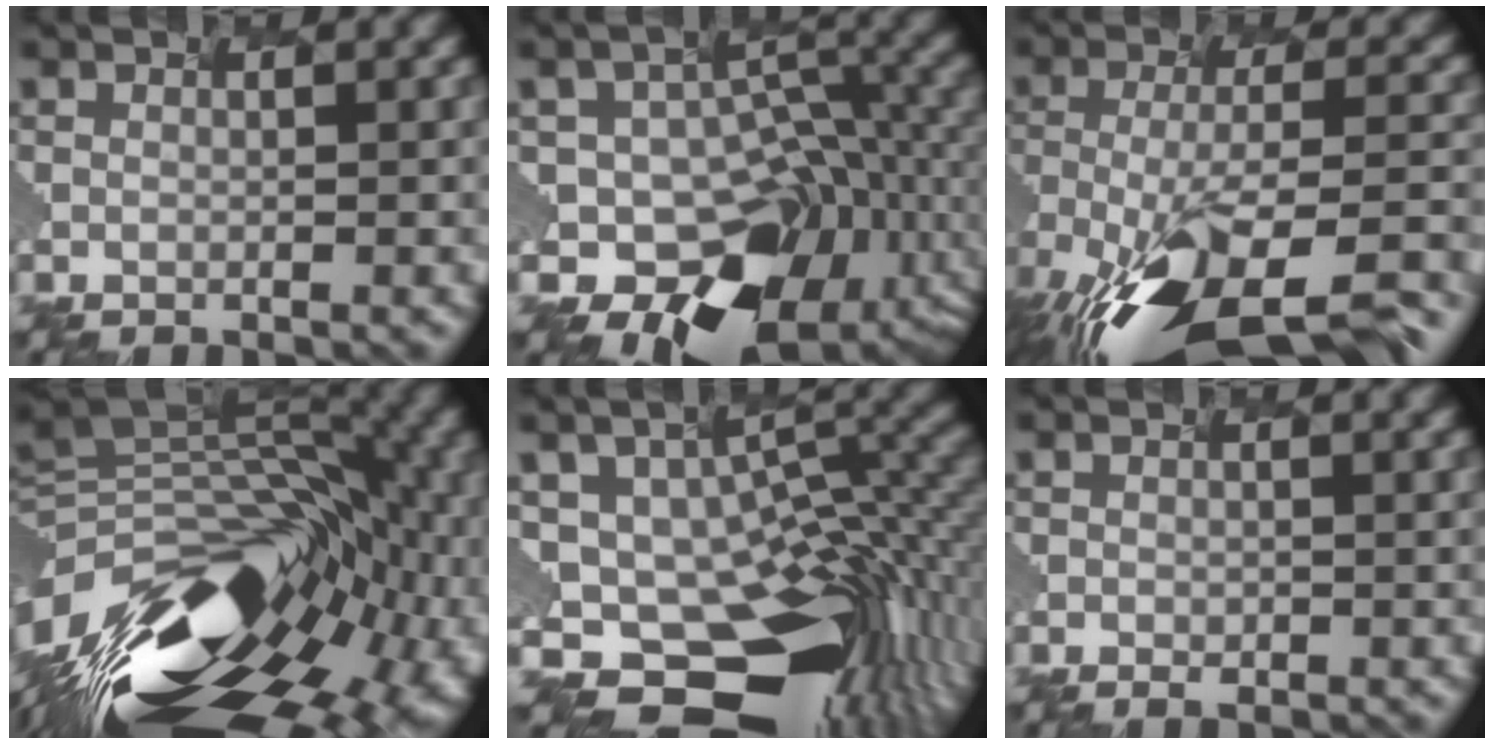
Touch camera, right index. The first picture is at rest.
{"total": 10.9, "force": [-4.4, 7.1, 6.9], "torque": [-0.125, -0.016, -0.054]}
{"total": 15.1, "force": [-10.0, 4.2, 10.5], "torque": [-0.230, -0.014, -0.136]}
{"total": 16.7, "force": [-6.5, 10.1, 11.6], "torque": [-0.215, -0.006, -0.078]}
{"total": 13.9, "force": [-5.7, 8.0, 9.9], "torque": [-0.193, -0.031, -0.048]}
{"total": 1.1, "force": [-0.9, -0.6, -0.1], "torque": [-0.015, -0.007, 0.007]}